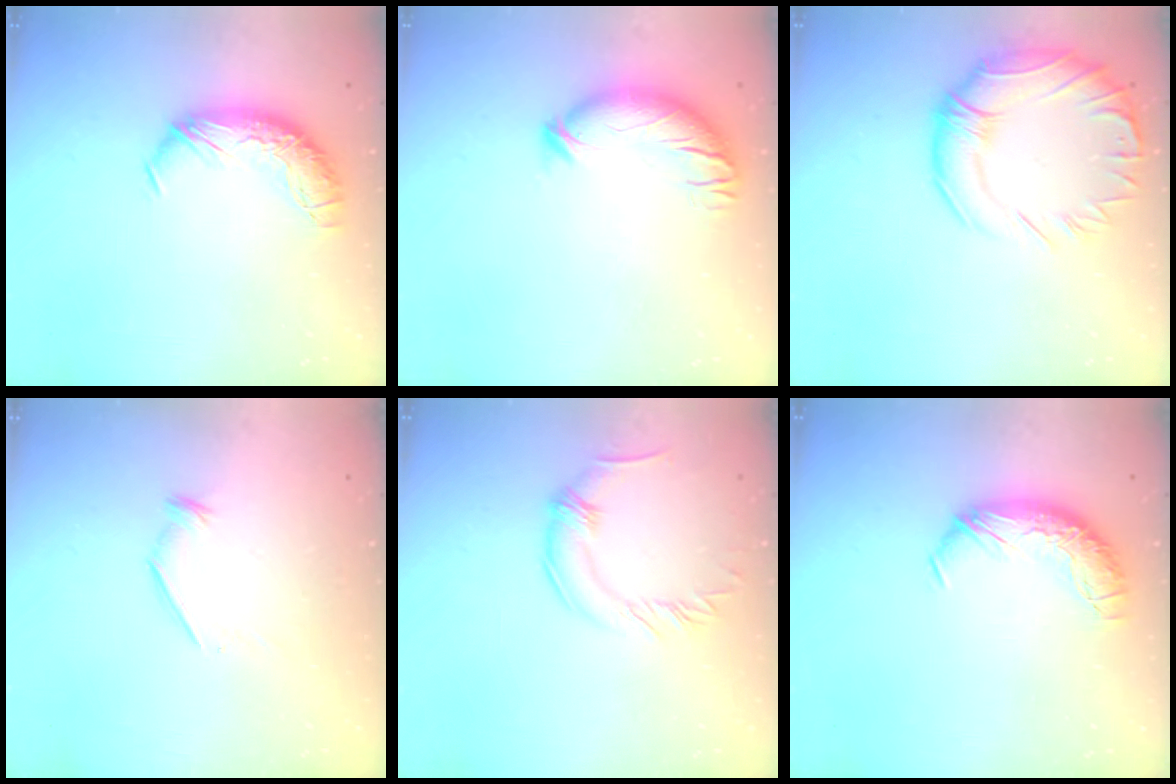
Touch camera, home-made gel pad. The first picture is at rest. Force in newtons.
{"total": 3.5, "press": 3.3, "slide": 1.3}
{"total": 7.4, "press": 6.8, "slide": 3.0}
{"total": 5.7, "press": 5.5, "slide": 1.4}
{"total": 0.0}
{"total": 0.0}